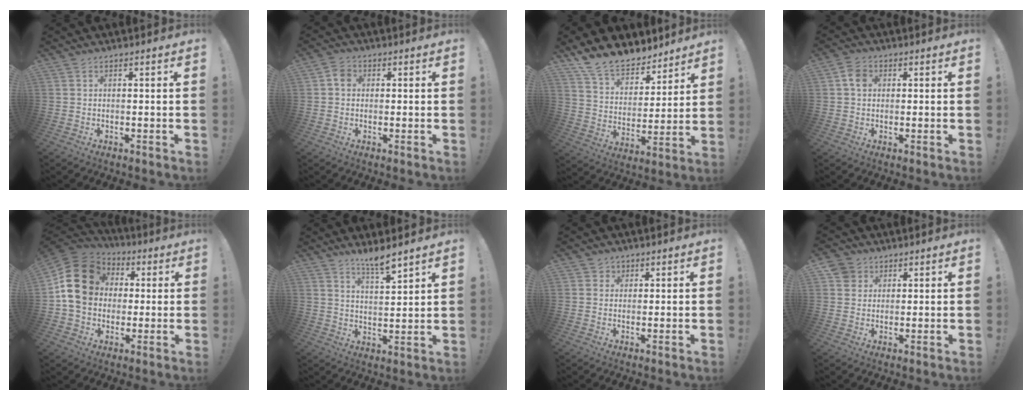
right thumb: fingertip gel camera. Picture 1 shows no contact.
{"total": 3.5, "force": [0.5, 3.0, 1.8], "torque": [-0.027, 0.008, 0.008]}
{"total": 13.3, "force": [11.6, 5.8, 3.2], "torque": [-0.072, -0.094, 0.217]}
{"total": 4.4, "force": [1.0, 3.5, 2.5], "torque": [-0.043, 0.009, 0.019]}
{"total": 18.2, "force": [2.7, 14.7, 10.4], "torque": [-0.175, 0.008, 0.054]}
{"total": 7.1, "force": [6.0, 0.1, 3.7], "torque": [-0.053, -0.045, 0.100]}
{"total": 2.0, "force": [0.9, 1.7, 0.3], "torque": [0.000, -0.003, 0.014]}
{"total": 4.7, "force": [2.7, 3.8, 0.5], "torque": [-0.002, -0.013, 0.051]}